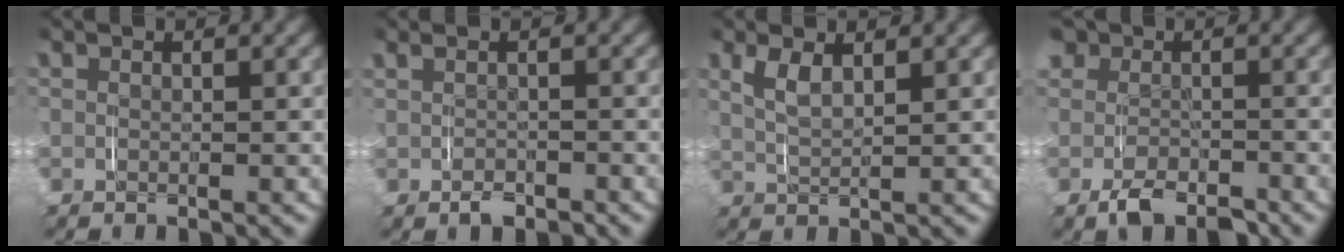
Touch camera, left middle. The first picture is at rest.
{"total": 1.8, "force": [-0.5, 1.1, 1.3], "torque": [-0.017, 0.003, -0.008]}
{"total": 2.4, "force": [1.3, 0.7, 1.9], "torque": [-0.041, 0.000, 0.028]}
{"total": 3.0, "force": [-0.9, 2.4, 1.5], "torque": [-0.028, -0.007, -0.017]}